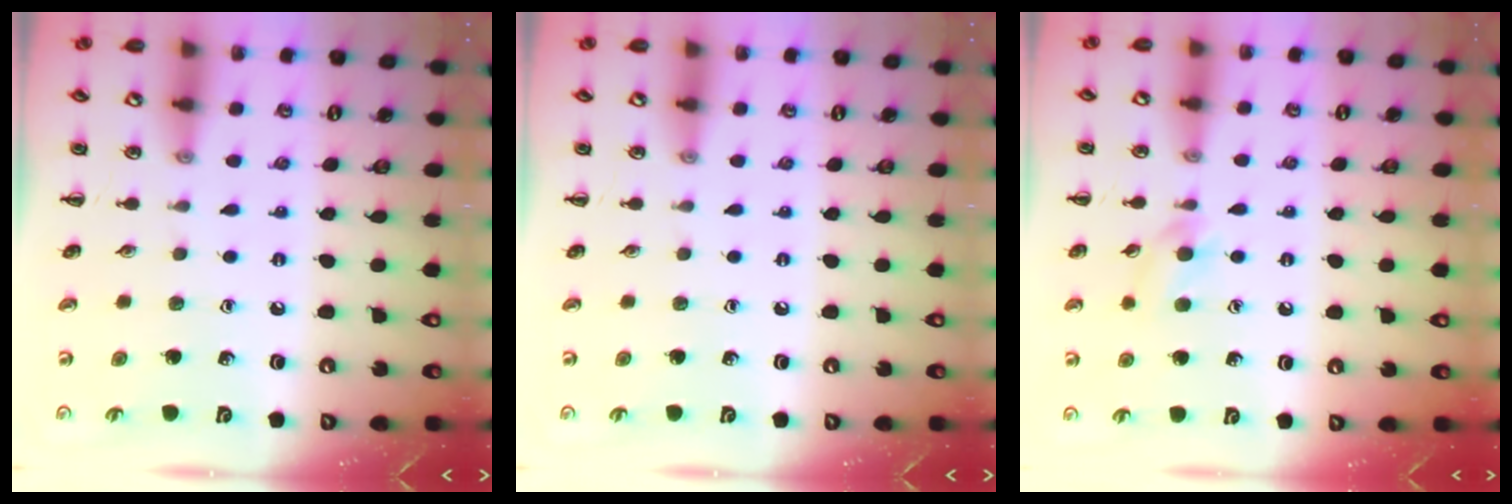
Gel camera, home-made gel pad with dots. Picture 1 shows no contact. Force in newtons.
{"total": 0.0}
{"total": 5.1, "press": 4.7, "slide": 2.0}